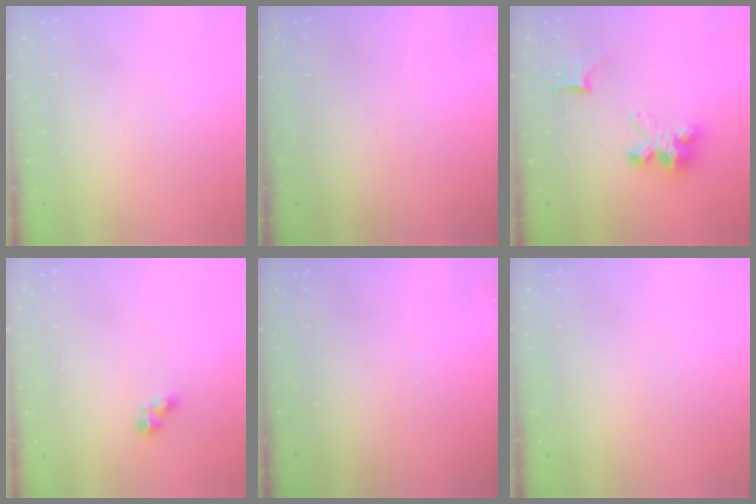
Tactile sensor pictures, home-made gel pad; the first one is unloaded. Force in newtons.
{"total": 0.0}
{"total": 7.9, "press": 7.9, "slide": 0.6}
{"total": 4.8, "press": 4.7, "slide": 0.4}
{"total": 0.0}
{"total": 0.0}